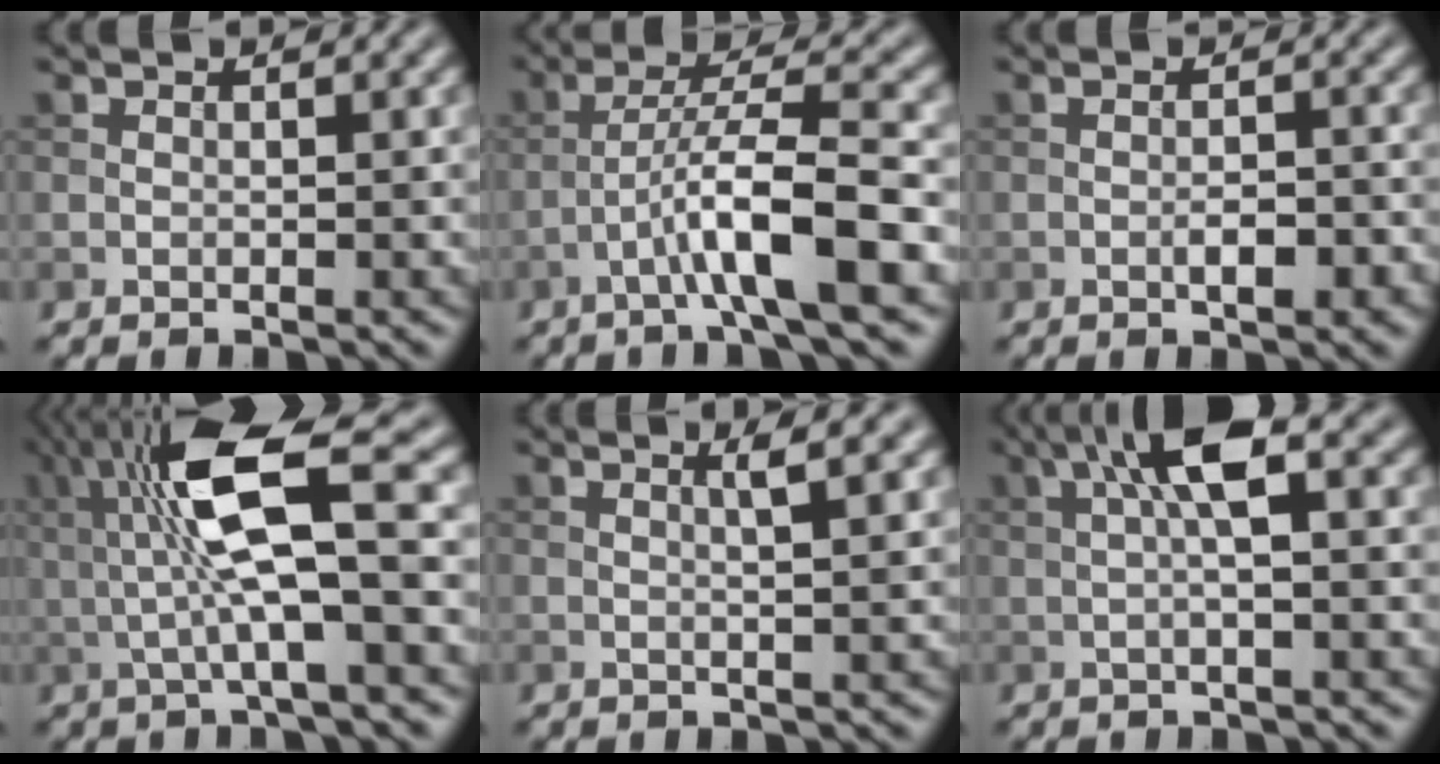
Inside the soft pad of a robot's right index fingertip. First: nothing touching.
{"total": 6.7, "force": [-2.8, 0.6, 6.1], "torque": [-0.103, 0.021, -0.052]}
{"total": 2.6, "force": [-0.9, 0.8, 2.3], "torque": [-0.039, 0.001, -0.014]}
{"total": 9.7, "force": [1.5, 2.2, 9.3], "torque": [-0.165, 0.008, 0.028]}
{"total": 2.2, "force": [0.8, 0.4, 2.0], "torque": [-0.029, 0.008, 0.009]}
{"total": 5.2, "force": [1.4, 1.0, 4.9], "torque": [-0.084, 0.016, 0.020]}